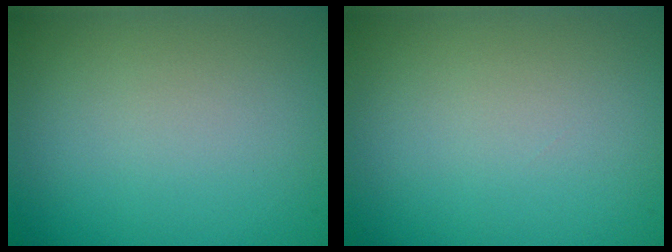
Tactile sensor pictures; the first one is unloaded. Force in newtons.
{"total": 0.0}